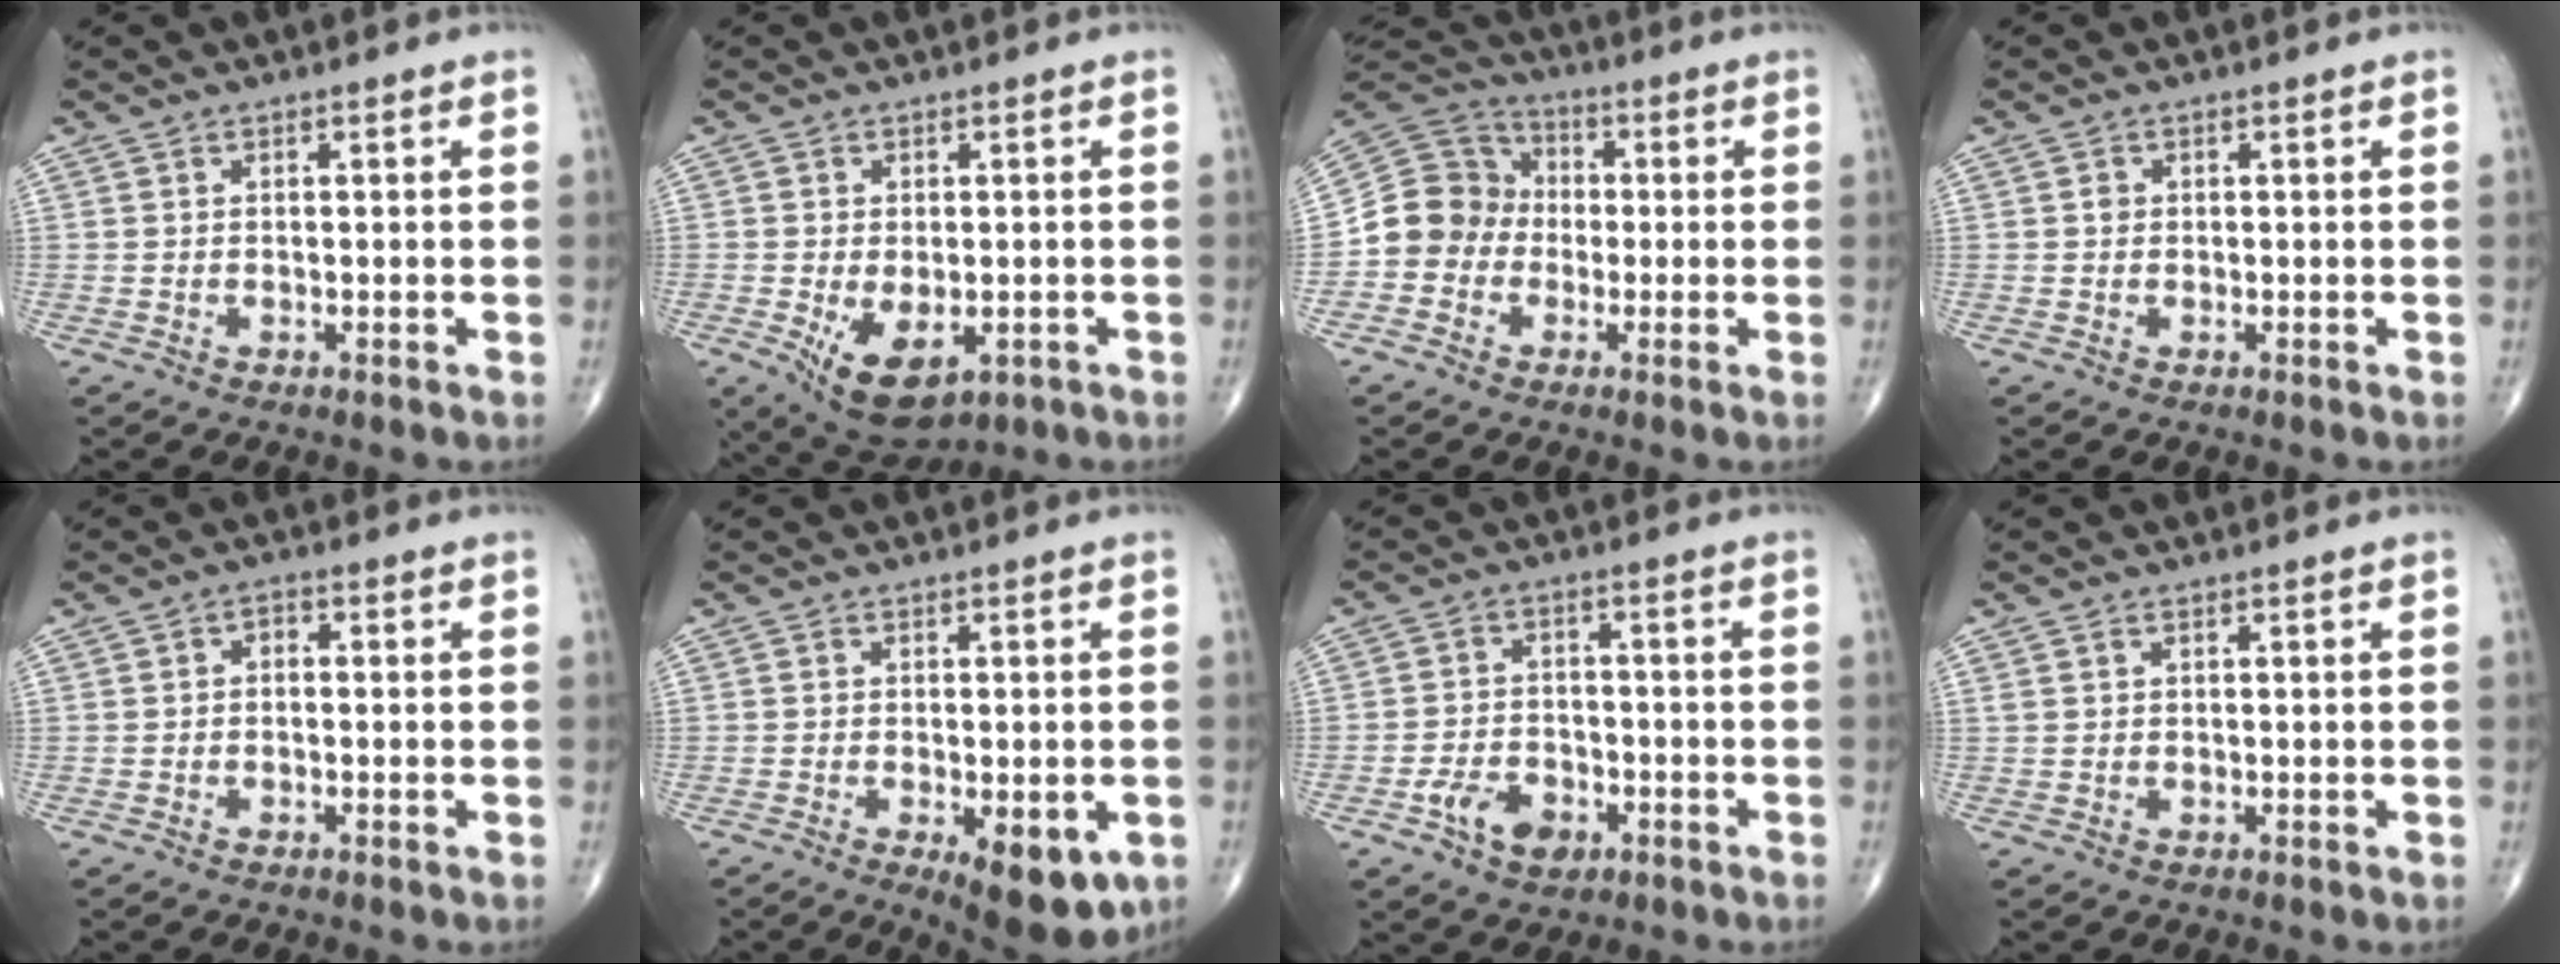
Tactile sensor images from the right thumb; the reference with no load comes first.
{"total": 9.2, "force": [-2.8, 5.2, 7.1], "torque": [-0.106, -0.011, -0.031]}
{"total": 10.3, "force": [-2.0, 9.5, 3.4], "torque": [-0.039, 0.044, -0.049]}
{"total": 0.9, "force": [0.1, 0.8, 0.3], "torque": [-0.001, 0.002, 0.000]}
{"total": 1.7, "force": [0.0, 1.1, 1.2], "torque": [-0.012, 0.009, -0.006]}
{"total": 10.0, "force": [-3.8, 4.3, 8.3], "torque": [-0.096, -0.011, -0.046]}
{"total": 7.0, "force": [-3.3, 4.6, 4.2], "torque": [-0.059, 0.017, -0.057]}
{"total": 0.8, "force": [0.5, 0.4, 0.4], "torque": [-0.009, 0.007, 0.011]}